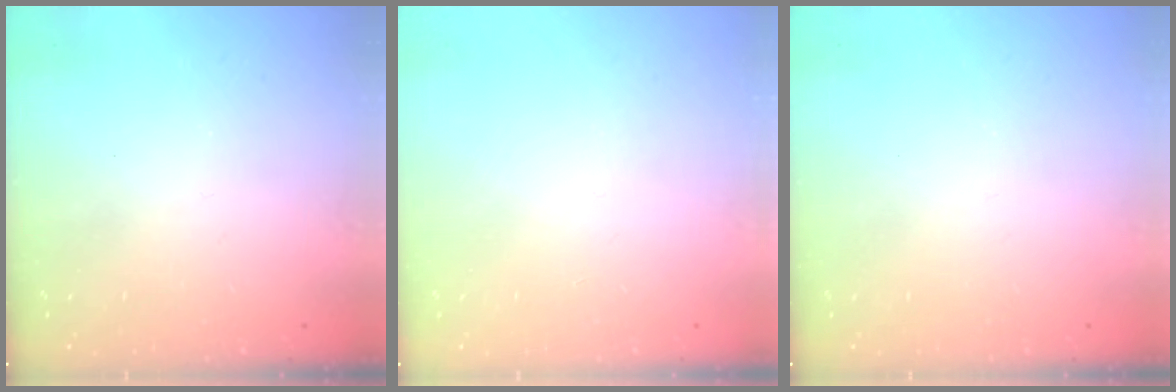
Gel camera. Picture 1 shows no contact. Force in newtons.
{"total": 0.0}
{"total": 0.0}